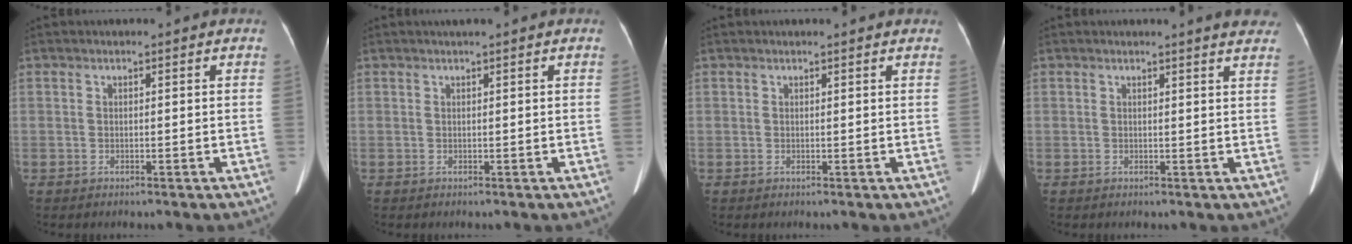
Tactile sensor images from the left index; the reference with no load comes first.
{"total": 1.2, "force": [0.9, -0.1, 0.8], "torque": [-0.011, 0.011, 0.018]}
{"total": 3.0, "force": [2.7, 0.3, 1.1], "torque": [-0.017, 0.017, 0.028]}
{"total": 5.4, "force": [4.9, 0.1, 2.1], "torque": [-0.022, -0.009, 0.034]}